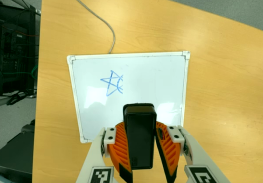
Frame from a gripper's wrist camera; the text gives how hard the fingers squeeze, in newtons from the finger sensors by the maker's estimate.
{"total": 11.4, "left": 10.2, "right": 12.6}